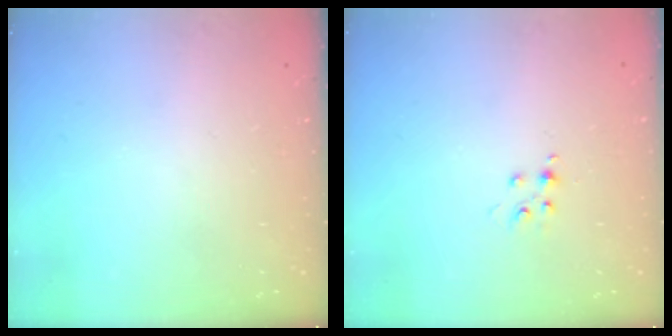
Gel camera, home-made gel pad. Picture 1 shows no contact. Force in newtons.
{"total": 4.3, "press": 4.3, "slide": 0.4}